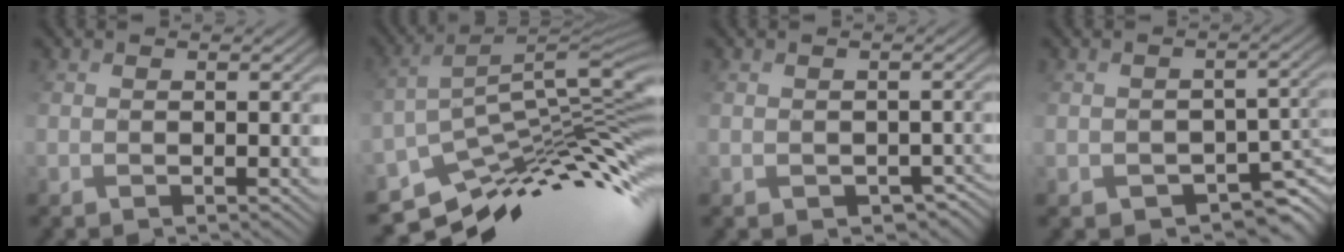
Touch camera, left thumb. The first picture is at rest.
{"total": 13.2, "force": [-7.4, 3.2, 10.4], "torque": [-0.185, 0.006, -0.129]}
{"total": 4.7, "force": [-2.5, 3.7, 1.6], "torque": [-0.020, -0.014, -0.028]}
{"total": 5.7, "force": [-2.8, 4.2, 2.8], "torque": [-0.032, -0.022, -0.036]}